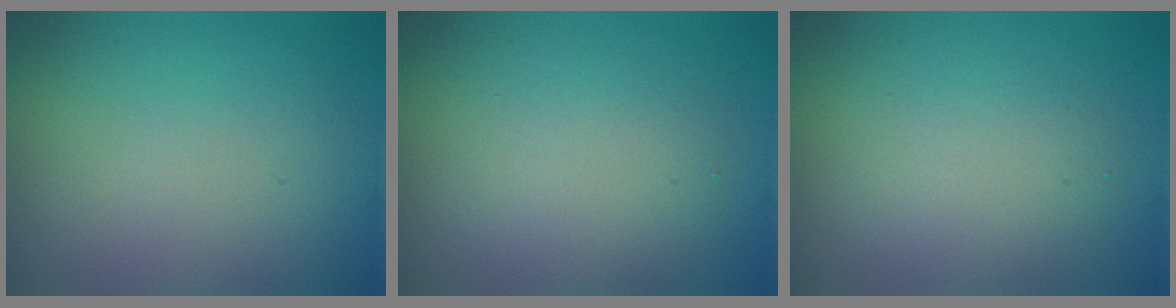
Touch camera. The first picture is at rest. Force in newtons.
{"total": 3.7, "press": 3.7, "slide": 0.2}
{"total": 3.4, "press": 3.3, "slide": 0.2}